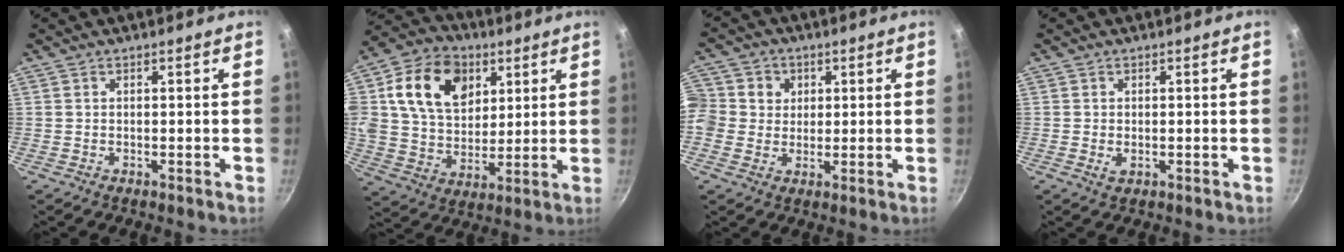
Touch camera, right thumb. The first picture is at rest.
{"total": 19.1, "force": [6.7, 13.8, 11.4], "torque": [-0.179, -0.007, 0.111]}
{"total": 10.4, "force": [1.7, 9.7, 3.3], "torque": [-0.059, 0.016, 0.015]}
{"total": 1.6, "force": [-0.2, 1.1, 1.2], "torque": [-0.020, -0.002, -0.001]}